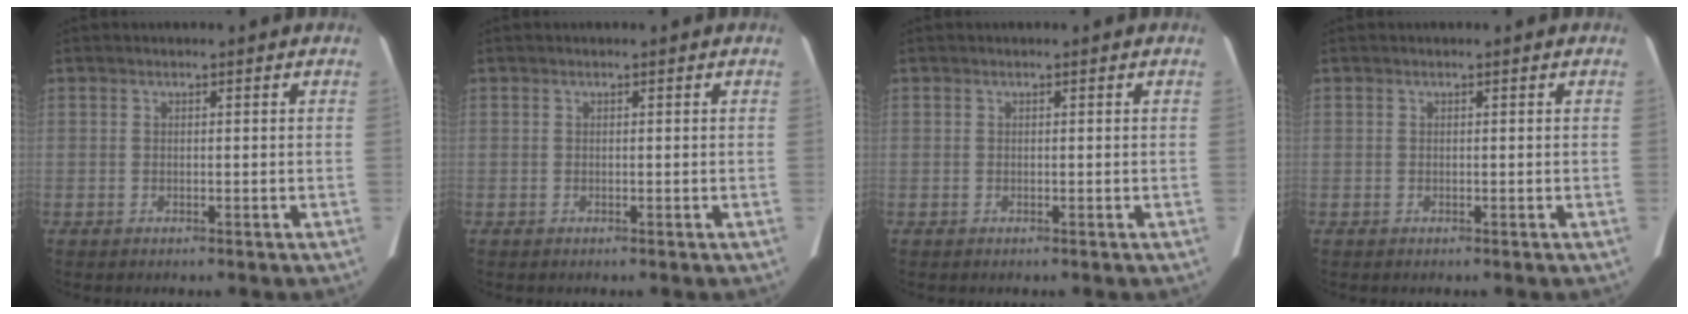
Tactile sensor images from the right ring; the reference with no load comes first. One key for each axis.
{"total": 0.0}
{"total": 0.0}
{"total": 0.0}